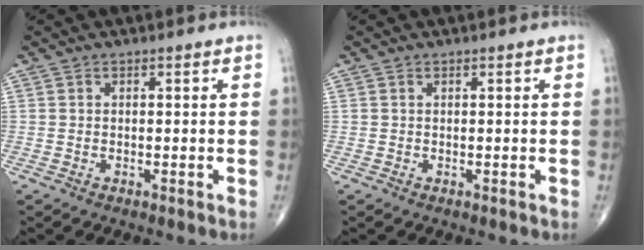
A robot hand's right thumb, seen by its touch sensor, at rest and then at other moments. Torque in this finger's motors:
{"motor_torque": [0.22, 0.03, 0.03, 0.10, 0.00]}